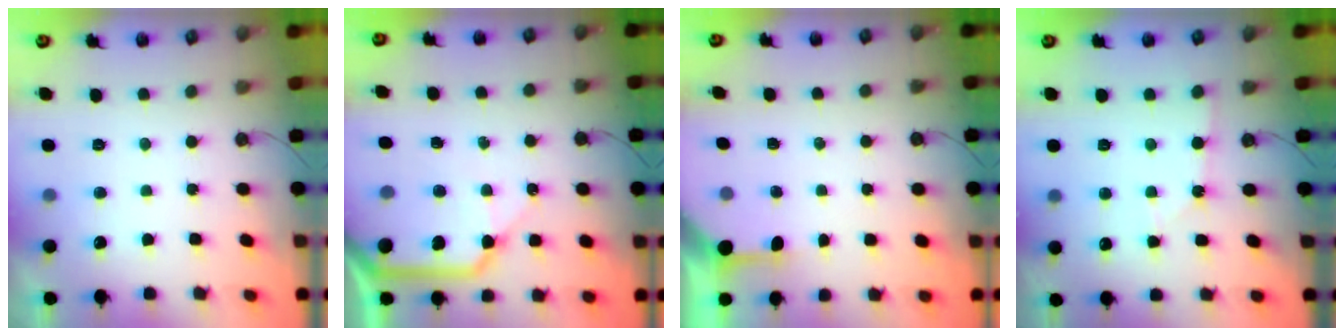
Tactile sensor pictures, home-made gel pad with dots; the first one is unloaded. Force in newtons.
{"total": 15.8, "press": 15.7, "slide": 2.0}
{"total": 2.7, "press": 2.6, "slide": 0.3}
{"total": 7.1, "press": 7.1, "slide": 0.8}